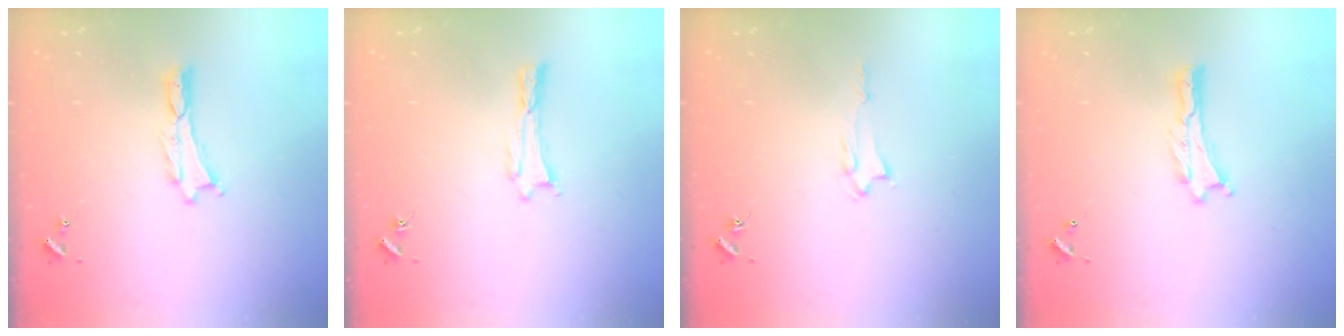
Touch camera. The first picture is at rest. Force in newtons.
{"total": 0.0}
{"total": 1.3, "press": 1.3, "slide": 0.2}
{"total": 0.0}